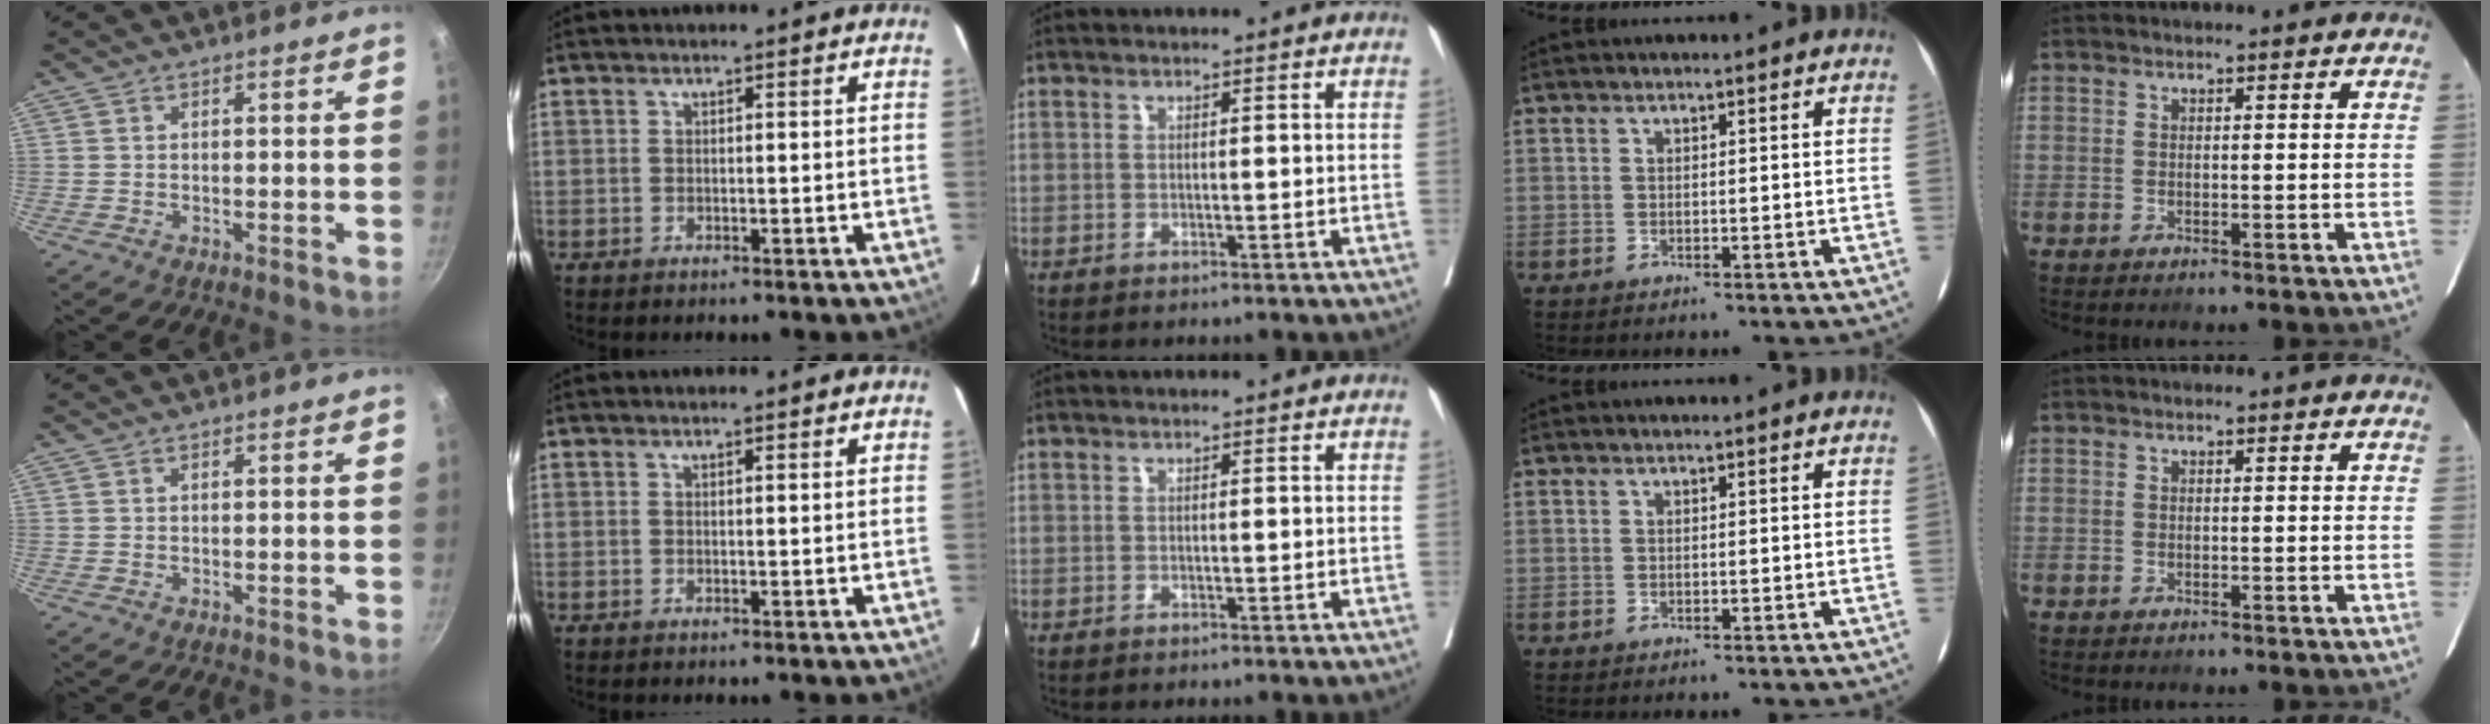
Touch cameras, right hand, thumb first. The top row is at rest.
{"index": {"total": 0.5, "force": [0.5, 0.0, 0.3], "torque": [-0.010, 0.005, 0.008]}}